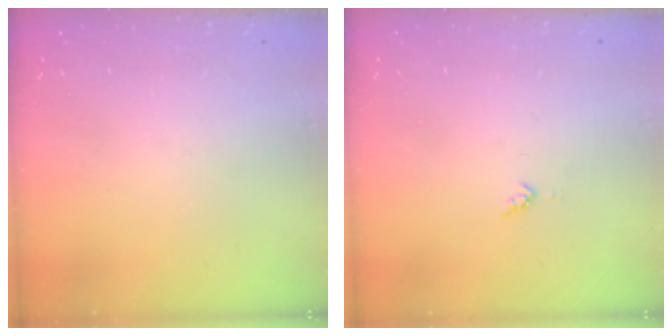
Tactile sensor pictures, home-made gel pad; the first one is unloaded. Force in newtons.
{"total": 3.4, "press": 3.3, "slide": 0.4}